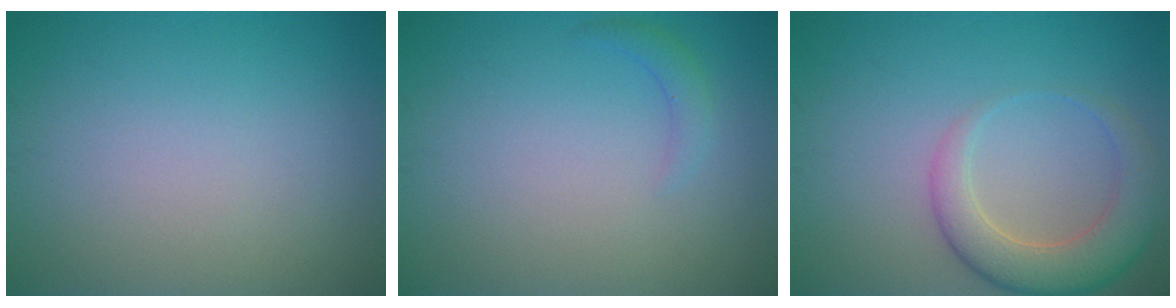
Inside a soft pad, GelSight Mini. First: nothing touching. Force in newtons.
{"total": 1.2, "press": 1.2, "slide": 0.2}
{"total": 4.9, "press": 4.9, "slide": 0.5}